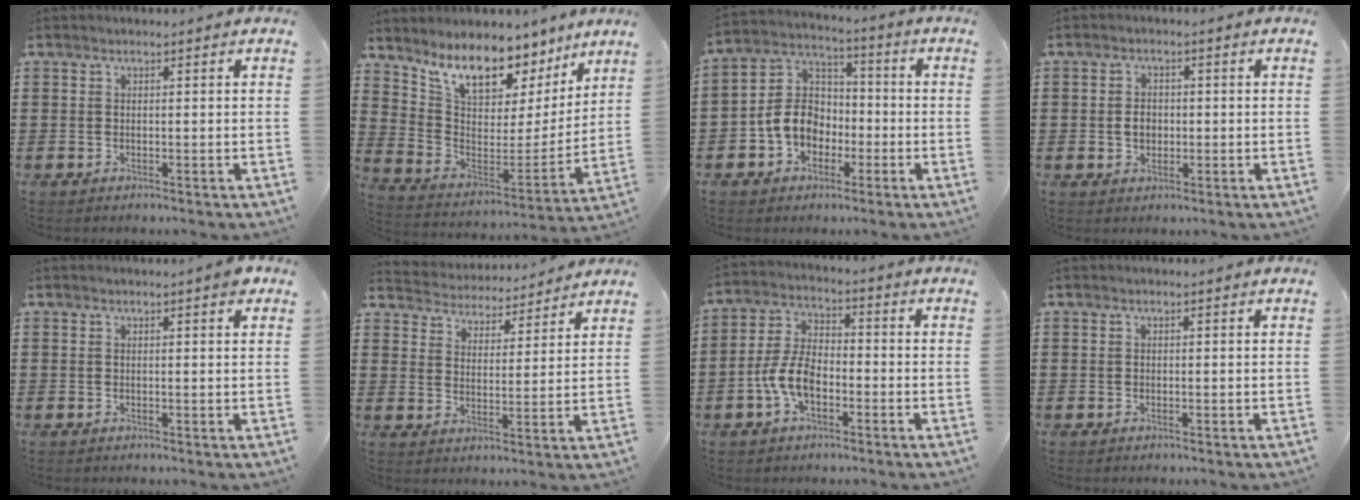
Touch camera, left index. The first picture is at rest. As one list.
[{"total": 10.1, "force": [8.4, 4.1, 3.9], "torque": [-0.107, -0.060, 0.153]}, {"total": 8.0, "force": [-2.5, 6.5, 3.9], "torque": [-0.118, 0.011, -0.058]}, {"total": 2.8, "force": [-0.3, 2.1, 1.7], "torque": [-0.030, 0.002, -0.011]}, {"total": 1.5, "force": [1.0, 0.1, 1.2], "torque": [-0.017, -0.001, 0.015]}, {"total": 4.3, "force": [4.2, 0.3, -0.5], "torque": [-0.016, -0.033, 0.070]}, {"total": 7.3, "force": [-2.9, 3.9, 5.4], "torque": [-0.132, 0.003, -0.062]}, {"total": 0.0}]